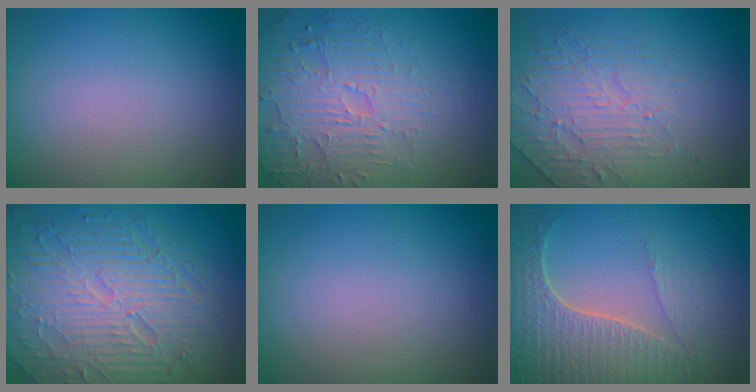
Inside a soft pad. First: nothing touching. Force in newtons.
{"total": 4.7, "press": 3.7, "slide": 2.9}
{"total": 4.6, "press": 3.3, "slide": 3.1}
{"total": 9.7, "press": 6.3, "slide": 7.4}
{"total": 0.0}
{"total": 5.1, "press": 4.4, "slide": 2.6}